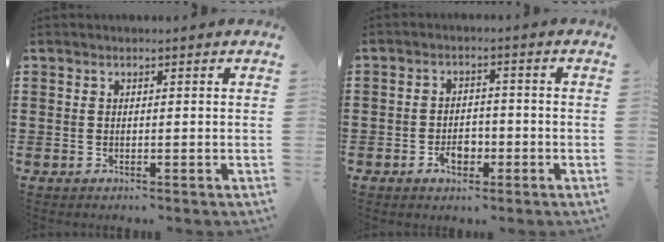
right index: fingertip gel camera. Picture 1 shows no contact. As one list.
[{"total": 3.4, "force": [-1.5, 2.3, 2.1], "torque": [-0.030, 0.002, -0.029]}]